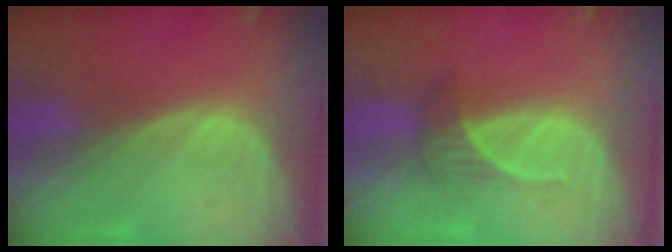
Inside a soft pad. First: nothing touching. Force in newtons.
{"total": 2.8, "press": 2.7, "slide": 0.9}